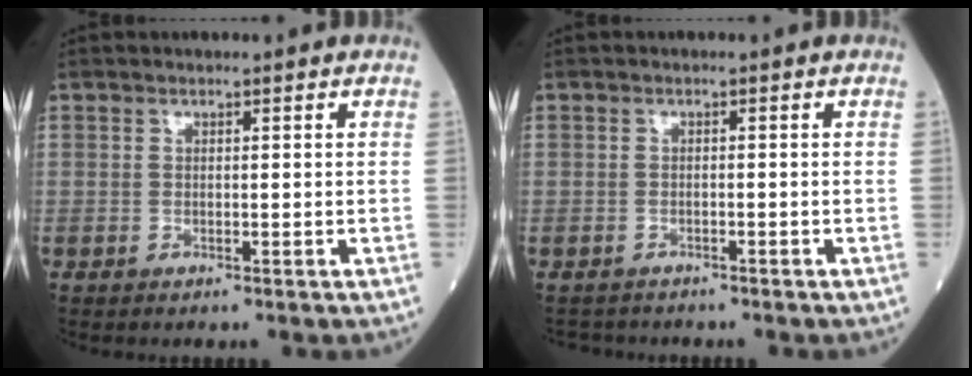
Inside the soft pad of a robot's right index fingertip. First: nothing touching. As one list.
[{"total": 2.1, "force": [-1.8, 1.0, -0.5], "torque": [0.000, -0.001, -0.031]}]